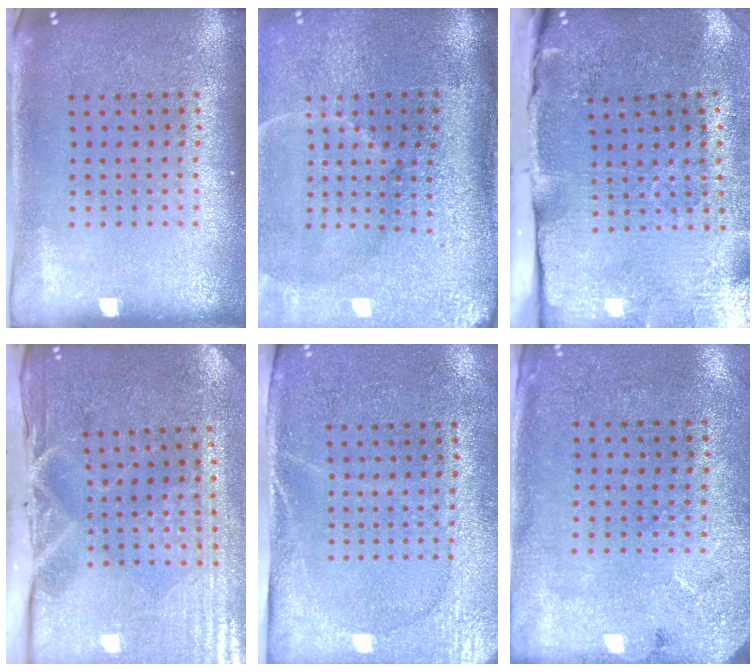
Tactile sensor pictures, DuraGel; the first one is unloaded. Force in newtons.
{"total": 4.7, "press": 3.9, "slide": 2.7}
{"total": 4.8, "press": 3.8, "slide": 2.8}
{"total": 5.0, "press": 4.1, "slide": 2.8}
{"total": 2.7, "press": 2.3, "slide": 1.4}
{"total": 2.7, "press": 2.2, "slide": 1.7}